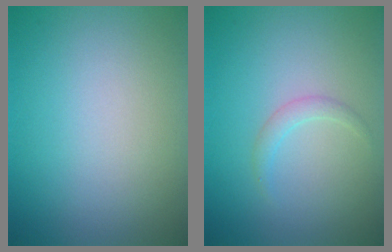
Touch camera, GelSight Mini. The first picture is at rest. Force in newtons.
{"total": 1.1, "press": 1.1, "slide": 0.1}